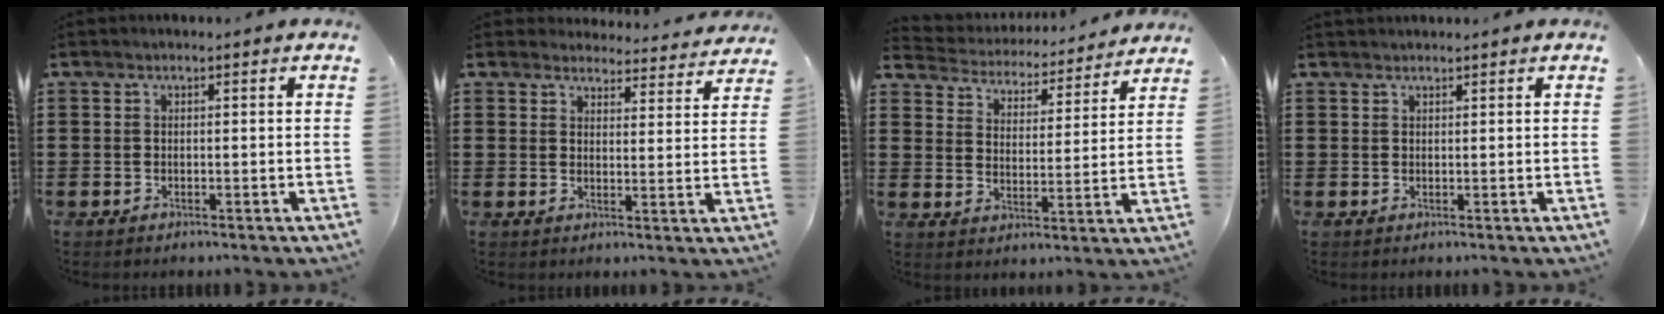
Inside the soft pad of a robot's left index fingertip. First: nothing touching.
{"total": 4.0, "force": [4.0, 0.5, 0.4], "torque": [-0.016, -0.024, 0.069]}
{"total": 3.7, "force": [3.7, 0.2, -0.2], "torque": [-0.021, -0.032, 0.057]}
{"total": 0.9, "force": [0.9, 0.0, 0.1], "torque": [-0.003, 0.000, 0.018]}